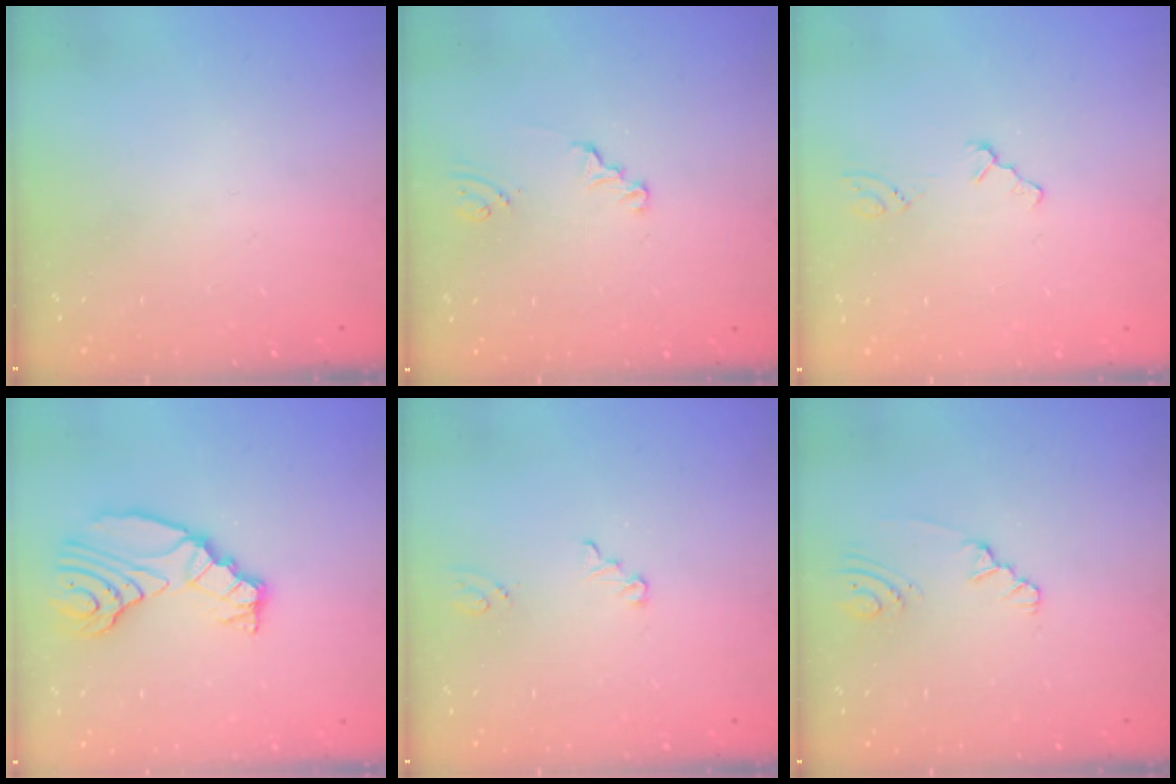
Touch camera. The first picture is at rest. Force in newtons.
{"total": 1.4, "press": 1.4, "slide": 0.1}
{"total": 0.0}
{"total": 12.4, "press": 12.3, "slide": 1.1}
{"total": 2.1, "press": 2.0, "slide": 0.2}
{"total": 1.6, "press": 1.6, "slide": 0.3}